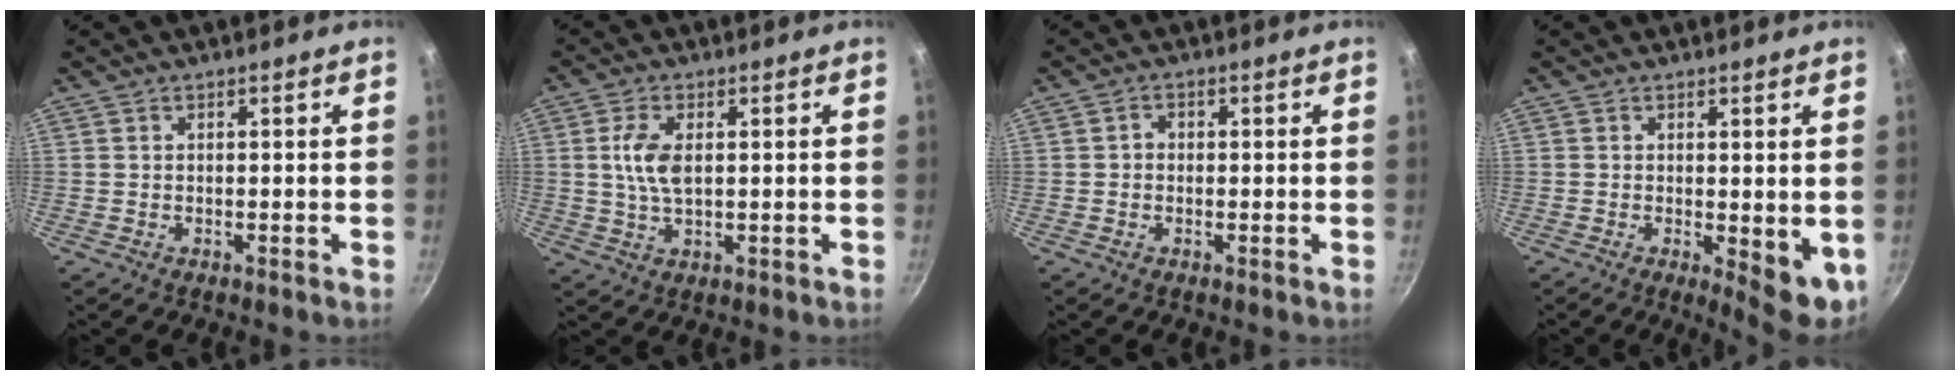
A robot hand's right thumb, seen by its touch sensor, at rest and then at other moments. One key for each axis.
{"total": 6.2, "fx": 0.9, "fy": 3.2, "fz": 5.3, "tx": -0.104, "ty": 0.002, "tz": 0.017}
{"total": 1.6, "fx": -0.1, "fy": 1.3, "fz": 0.8, "tx": -0.011, "ty": 0.005, "tz": -0.006}
{"total": 6.7, "fx": -0.2, "fy": 2.6, "fz": 6.1, "tx": -0.066, "ty": -0.007, "tz": 0.005}